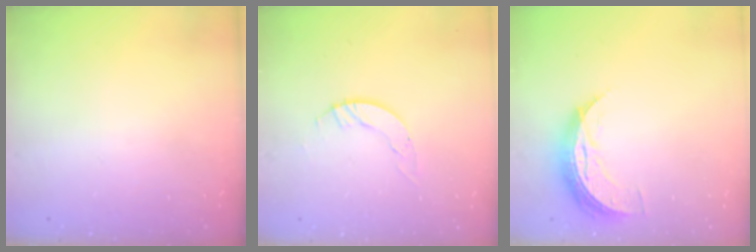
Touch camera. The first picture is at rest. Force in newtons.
{"total": 4.0, "press": 4.0, "slide": 0.4}
{"total": 8.3, "press": 8.3, "slide": 0.5}